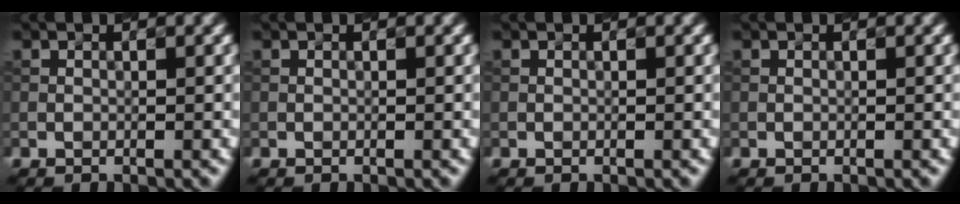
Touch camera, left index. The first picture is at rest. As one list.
[{"total": 0.0}, {"total": 0.0}, {"total": 0.0}]